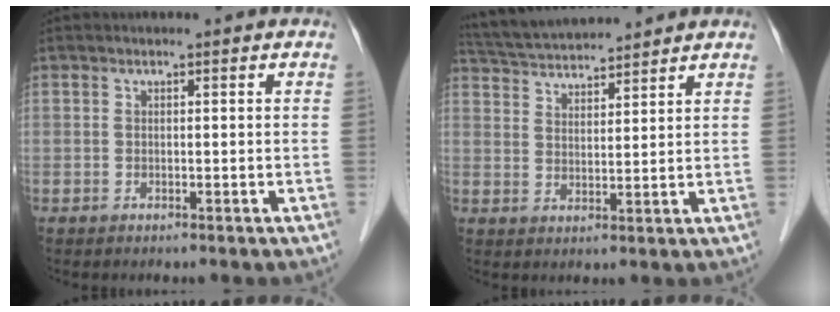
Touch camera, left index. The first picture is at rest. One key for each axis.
{"total": 9.6, "fx": 9.2, "fy": 0.8, "fz": 2.7, "tx": -0.061, "ty": 0.026, "tz": 0.159}